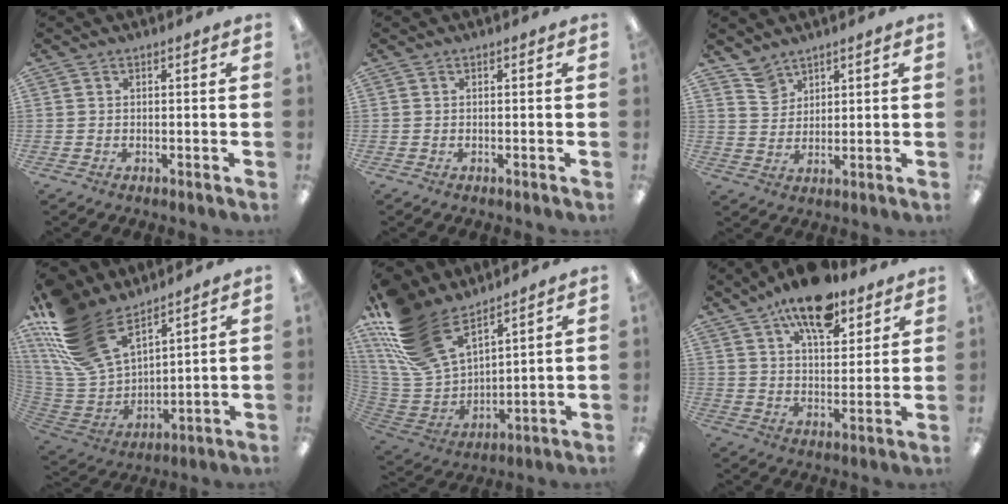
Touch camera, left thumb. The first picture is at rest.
{"total": 0.0}
{"total": 5.5, "force": [4.3, 3.3, 1.0], "torque": [-0.020, -0.018, 0.081]}
{"total": 20.7, "force": [14.1, 10.7, 10.8], "torque": [-0.260, -0.079, 0.263]}
{"total": 20.3, "force": [14.0, 10.3, 10.5], "torque": [-0.264, -0.076, 0.263]}
{"total": 14.1, "force": [9.9, 6.1, 8.0], "torque": [-0.122, -0.045, 0.170]}